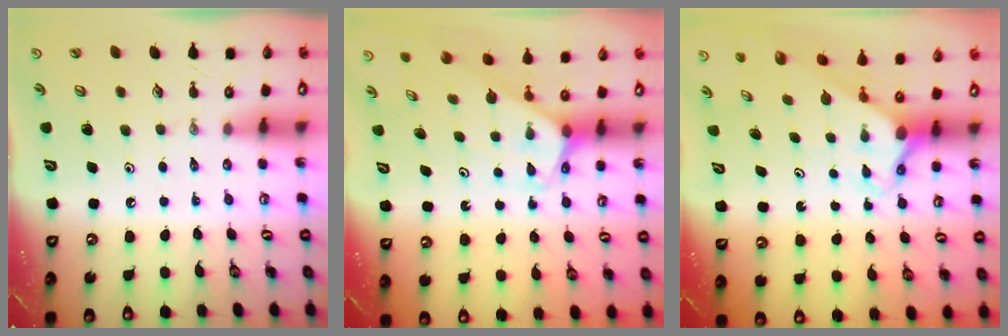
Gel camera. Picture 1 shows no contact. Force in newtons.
{"total": 2.4, "press": 2.4, "slide": 0.2}
{"total": 2.7, "press": 2.7, "slide": 0.2}